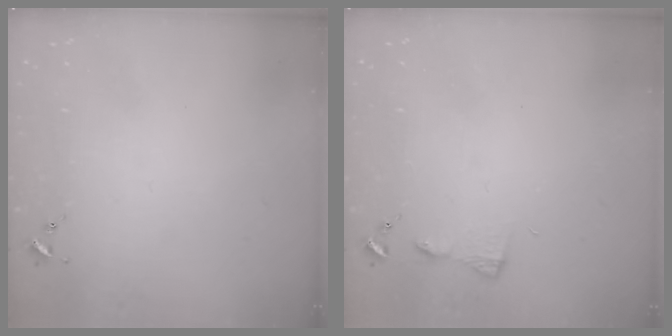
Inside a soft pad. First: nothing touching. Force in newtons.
{"total": 4.2, "press": 4.2, "slide": 0.5}